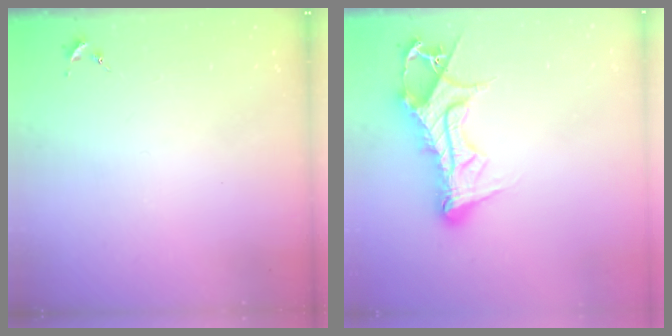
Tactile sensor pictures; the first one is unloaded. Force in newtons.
{"total": 13.7, "press": 13.7, "slide": 1.4}